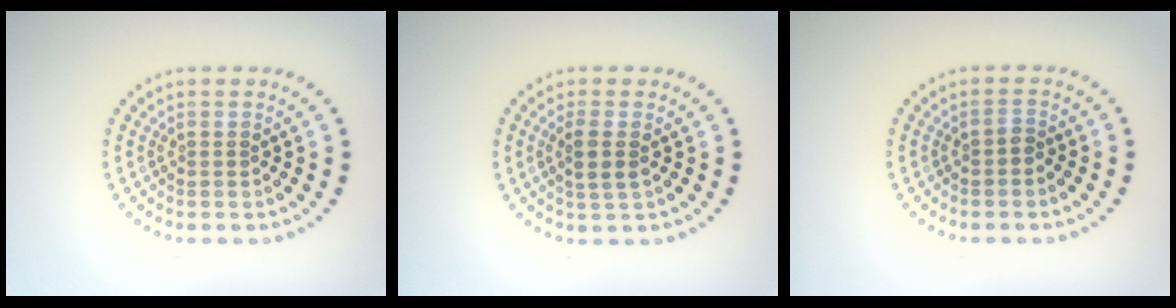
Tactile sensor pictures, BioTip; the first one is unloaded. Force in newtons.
{"total": 2.0, "press": 1.7, "slide": 0.9}
{"total": 0.9, "press": 0.7, "slide": 0.6}